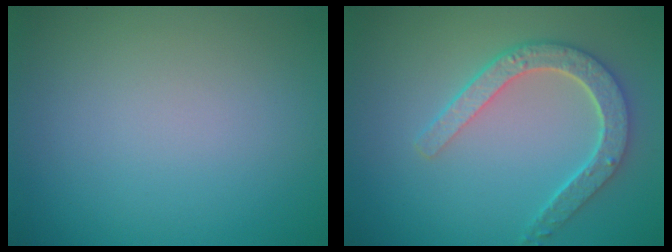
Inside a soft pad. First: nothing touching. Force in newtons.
{"total": 4.6, "press": 3.8, "slide": 2.7}